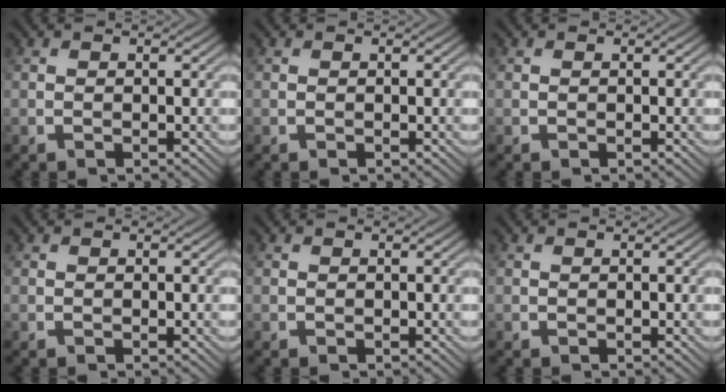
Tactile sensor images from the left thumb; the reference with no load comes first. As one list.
[{"total": 0.0}, {"total": 0.0}, {"total": 0.0}, {"total": 0.0}, {"total": 0.0}]